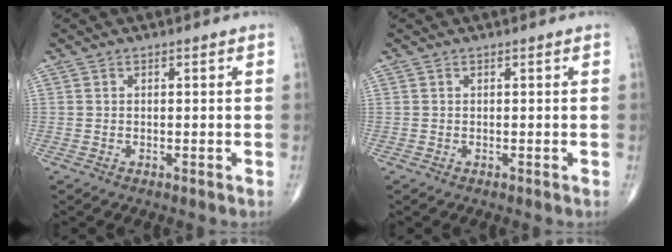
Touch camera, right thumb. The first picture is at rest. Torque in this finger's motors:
{"motor_torque": [0.19, 0.03, 0.02, 0.14, 0.02]}